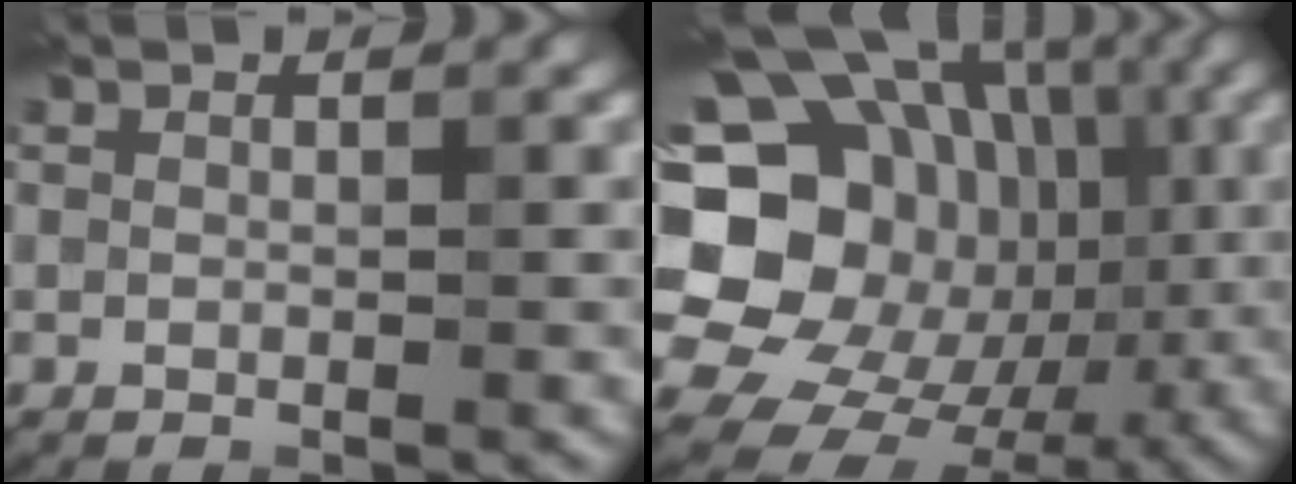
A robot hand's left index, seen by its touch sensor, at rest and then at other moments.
{"total": 19.8, "force": [0.8, 17.2, 9.7], "torque": [-0.174, 0.024, 0.001]}